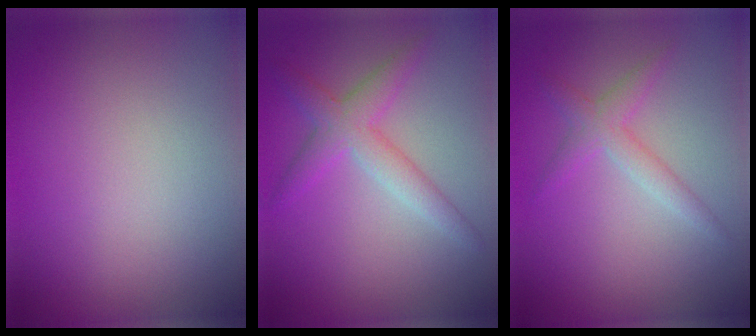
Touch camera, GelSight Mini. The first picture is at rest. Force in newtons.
{"total": 3.3, "press": 3.3, "slide": 0.3}
{"total": 1.3, "press": 1.3, "slide": 0.1}